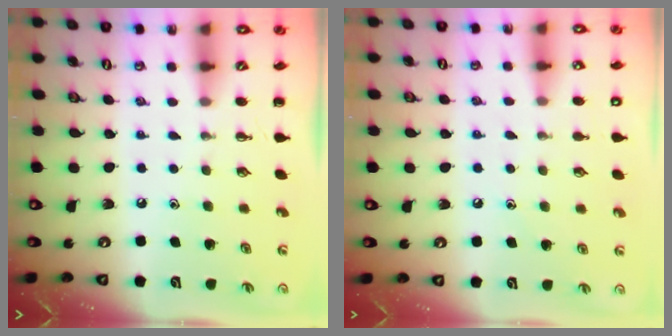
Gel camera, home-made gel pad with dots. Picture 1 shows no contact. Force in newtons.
{"total": 6.7, "press": 6.4, "slide": 2.0}